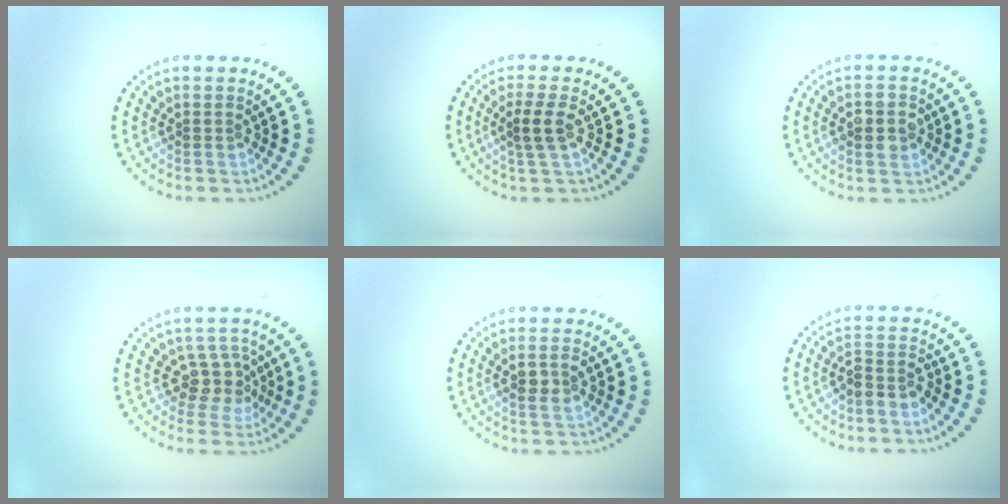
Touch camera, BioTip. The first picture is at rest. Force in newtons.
{"total": 2.0, "press": 1.8, "slide": 0.9}
{"total": 2.8, "press": 2.8, "slide": 0.2}
{"total": 2.9, "press": 2.3, "slide": 1.8}
{"total": 2.0, "press": 1.9, "slide": 0.7}
{"total": 2.1, "press": 1.7, "slide": 1.2}